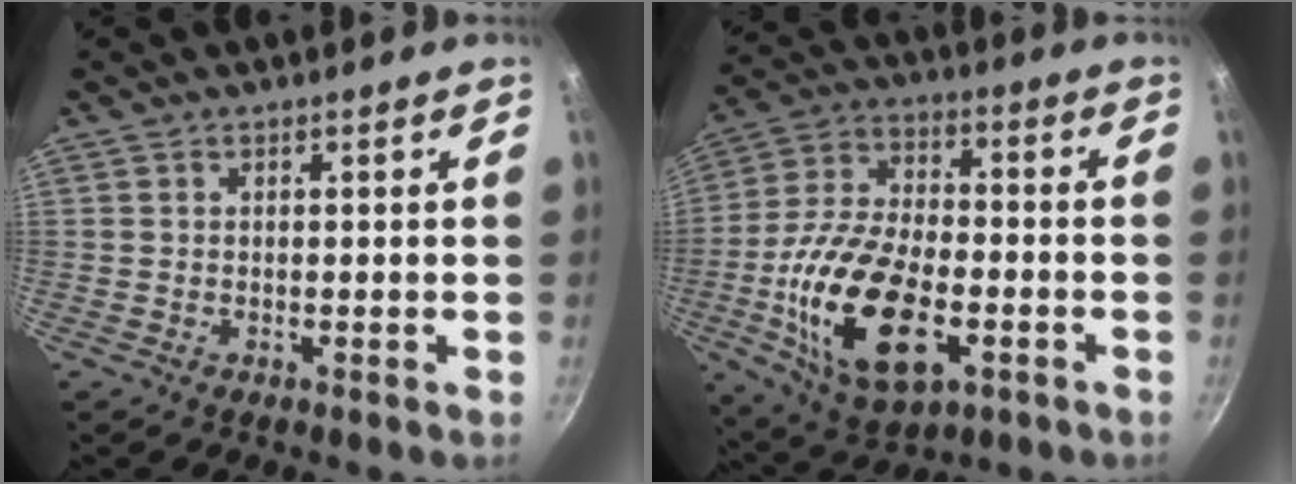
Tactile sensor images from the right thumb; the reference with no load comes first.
{"total": 21.8, "force": [-6.0, 11.7, 17.4], "torque": [-0.325, 0.021, -0.102]}